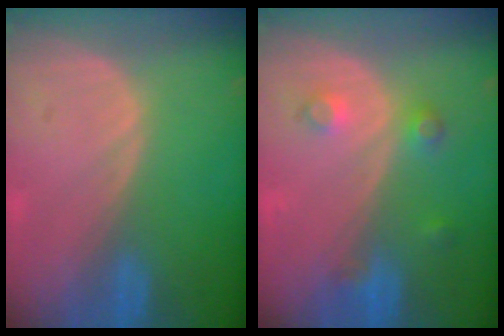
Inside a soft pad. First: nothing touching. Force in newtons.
{"total": 3.5, "press": 3.2, "slide": 1.3}